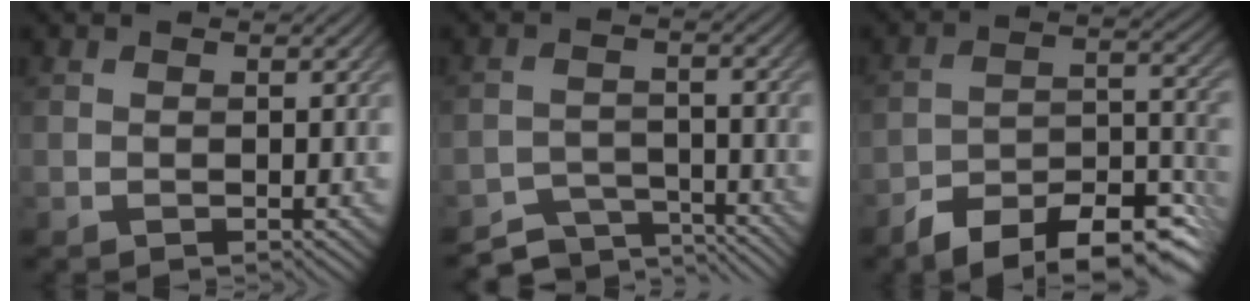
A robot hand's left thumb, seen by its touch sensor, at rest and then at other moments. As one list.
[{"total": 6.1, "force": [-5.6, 1.8, 1.7], "torque": [-0.033, -0.005, -0.087]}, {"total": 12.0, "force": [-9.0, 3.9, 6.8], "torque": [-0.103, -0.004, -0.158]}]